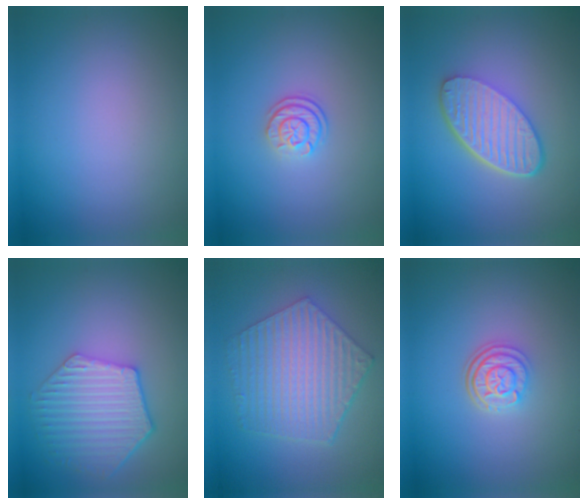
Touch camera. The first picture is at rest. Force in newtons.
{"total": 2.4, "press": 1.8, "slide": 1.5}
{"total": 6.2, "press": 4.4, "slide": 4.3}
{"total": 6.0, "press": 5.2, "slide": 3.0}
{"total": 6.3, "press": 4.8, "slide": 4.0}
{"total": 3.0, "press": 2.4, "slide": 1.8}